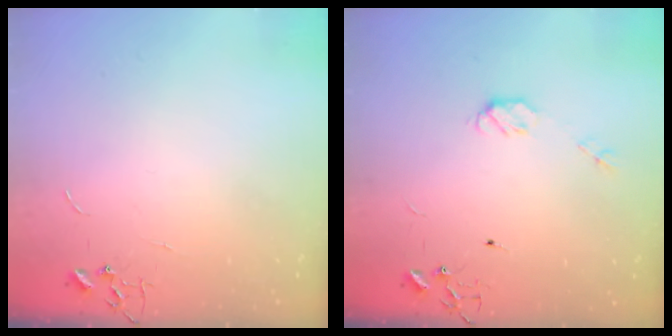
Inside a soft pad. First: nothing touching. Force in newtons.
{"total": 4.3, "press": 4.2, "slide": 0.7}